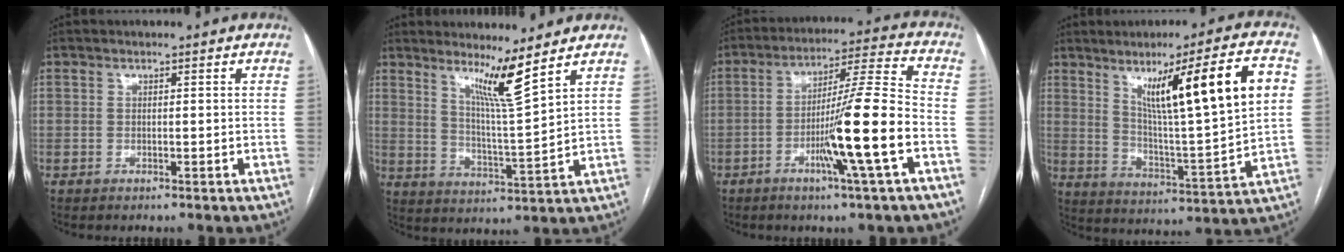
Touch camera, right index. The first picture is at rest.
{"total": 7.6, "force": [5.5, -1.7, 5.0], "torque": [-0.089, -0.026, 0.101]}
{"total": 13.6, "force": [-4.4, -1.3, 12.8], "torque": [-0.217, -0.004, -0.080]}
{"total": 18.3, "force": [6.4, 0.3, 17.2], "torque": [-0.262, 0.004, 0.100]}